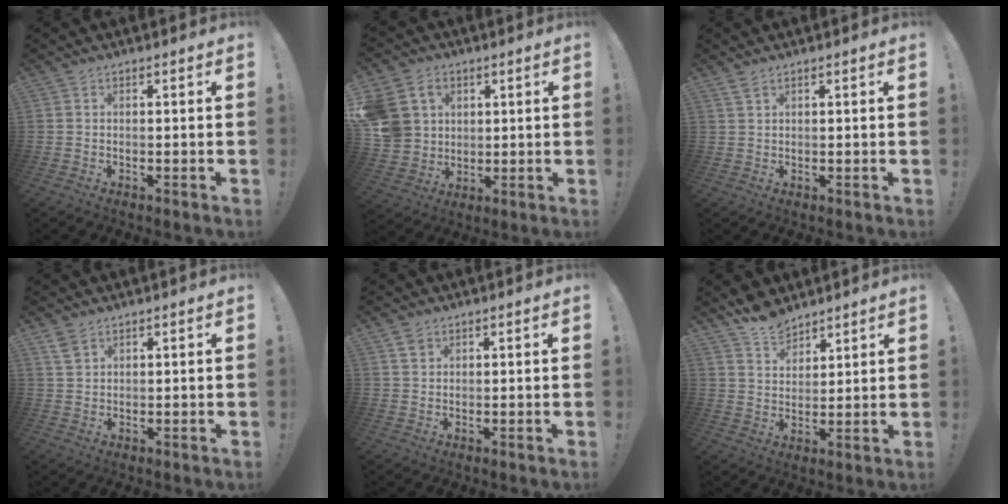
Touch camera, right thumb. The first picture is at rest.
{"total": 12.1, "force": [3.8, 10.5, 4.5], "torque": [-0.095, -0.011, 0.085]}
{"total": 1.9, "force": [1.4, 0.7, 1.0], "torque": [-0.018, -0.003, 0.026]}
{"total": 3.3, "force": [2.4, 1.7, 1.6], "torque": [-0.029, -0.011, 0.046]}
{"total": 2.2, "force": [1.4, 1.6, 0.6], "torque": [0.005, -0.011, 0.024]}
{"total": 7.8, "force": [6.9, 3.3, 1.5], "torque": [-0.037, -0.049, 0.134]}